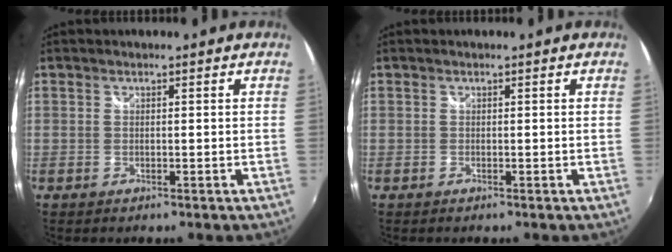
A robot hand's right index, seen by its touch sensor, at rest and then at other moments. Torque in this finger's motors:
{"motor_torque": [0.09, -0.05, 0.03, 0.01]}